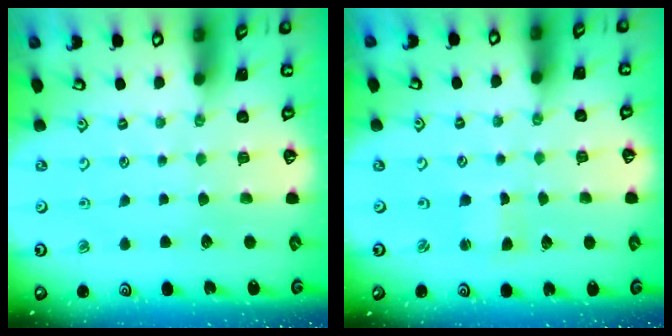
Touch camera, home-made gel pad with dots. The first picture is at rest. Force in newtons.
{"total": 0.9, "press": 0.9, "slide": 0.1}